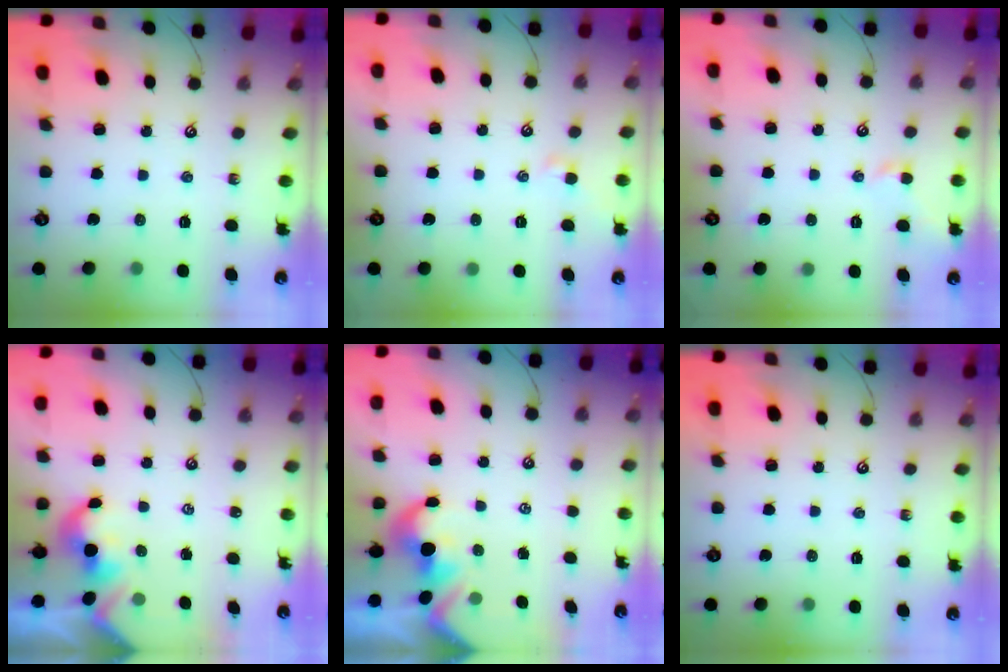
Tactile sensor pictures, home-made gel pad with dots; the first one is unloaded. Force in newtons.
{"total": 0.7, "press": 0.6, "slide": 0.4}
{"total": 2.3, "press": 2.1, "slide": 0.9}
{"total": 2.2, "press": 2.1, "slide": 0.4}
{"total": 1.7, "press": 1.4, "slide": 1.0}
{"total": 0.0}